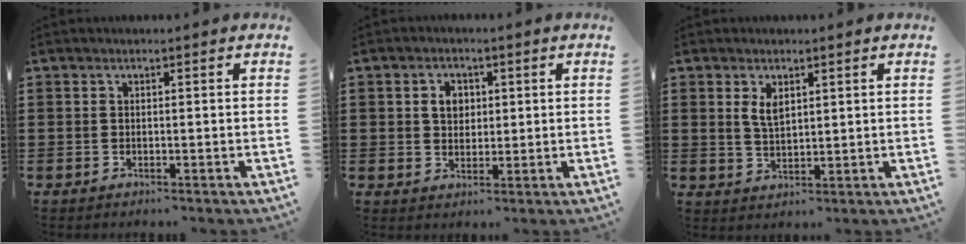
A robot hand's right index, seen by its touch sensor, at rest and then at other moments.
{"total": 3.5, "force": [0.7, 2.7, 2.0], "torque": [-0.049, 0.012, 0.011]}
{"total": 3.1, "force": [1.5, 1.5, 2.3], "torque": [-0.041, 0.000, 0.025]}